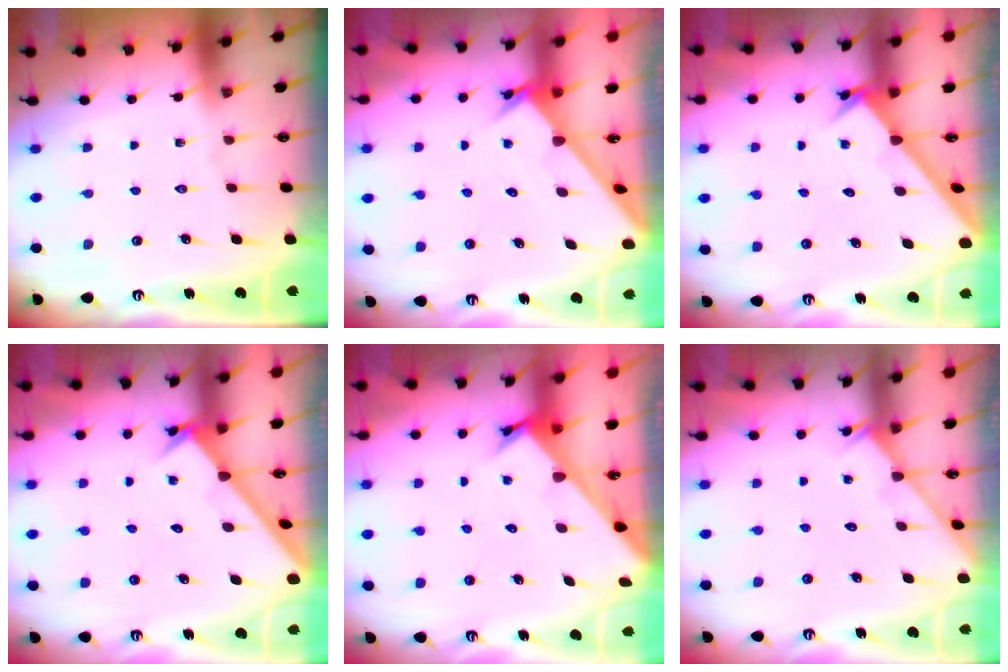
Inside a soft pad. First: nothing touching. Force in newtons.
{"total": 2.5, "press": 2.5, "slide": 0.2}
{"total": 2.1, "press": 2.1, "slide": 0.2}
{"total": 2.1, "press": 2.1, "slide": 0.3}
{"total": 2.5, "press": 2.5, "slide": 0.2}
{"total": 2.6, "press": 2.6, "slide": 0.3}